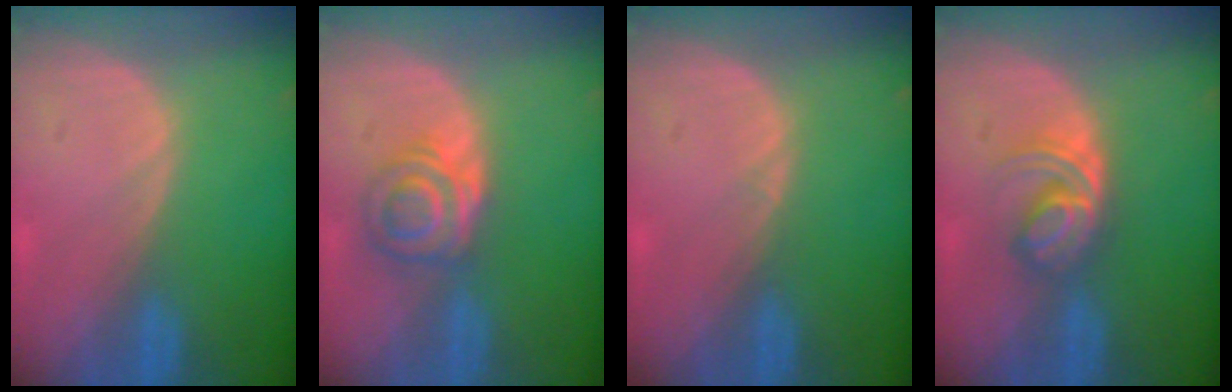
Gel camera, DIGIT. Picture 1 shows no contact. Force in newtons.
{"total": 5.6, "press": 5.3, "slide": 1.8}
{"total": 0.5, "press": 0.4, "slide": 0.4}
{"total": 5.9, "press": 5.1, "slide": 3.1}